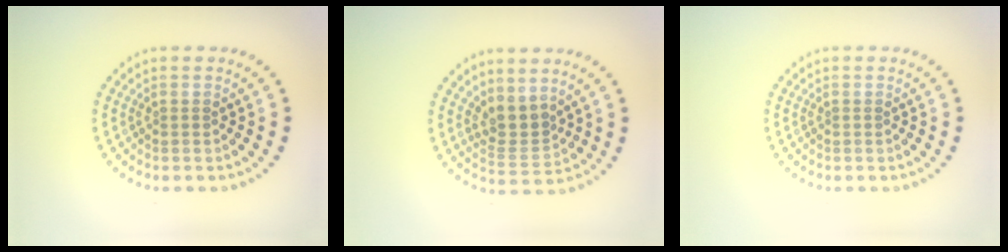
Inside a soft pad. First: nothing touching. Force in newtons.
{"total": 2.8, "press": 2.1, "slide": 1.8}
{"total": 0.0}